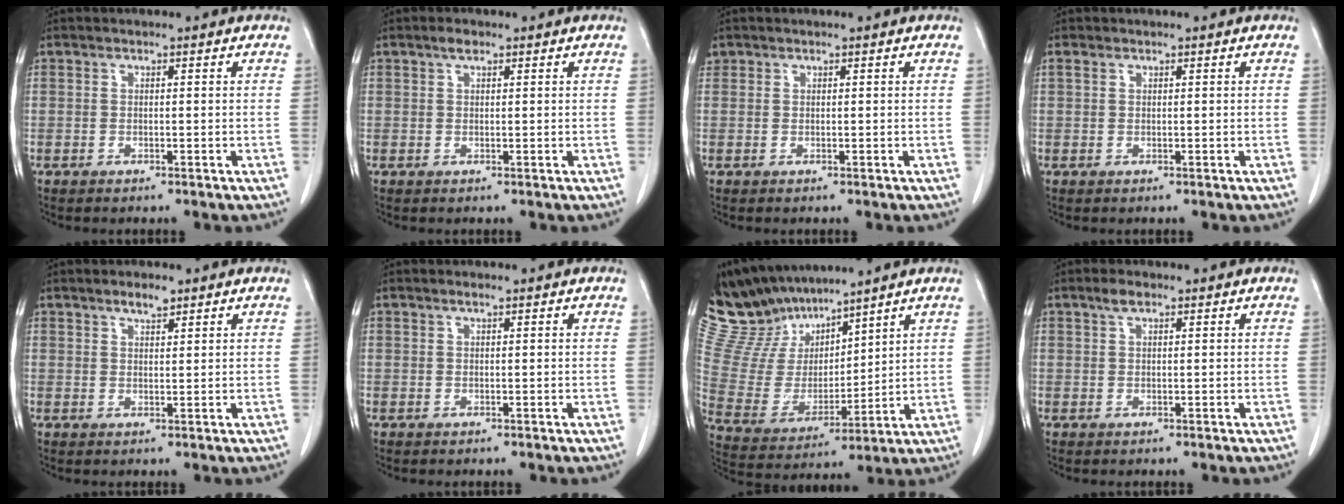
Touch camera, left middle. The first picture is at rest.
{"total": 1.3, "force": [0.9, 0.5, 0.9], "torque": [-0.017, 0.006, 0.015]}
{"total": 0.9, "force": [0.6, 0.7, 0.0], "torque": [0.005, 0.013, 0.011]}
{"total": 0.7, "force": [0.5, 0.4, 0.3], "torque": [-0.008, 0.011, 0.012]}
{"total": 2.3, "force": [1.7, 0.6, 1.3], "torque": [-0.026, 0.001, 0.031]}
{"total": 0.6, "force": [0.4, 0.0, 0.4], "torque": [-0.011, 0.001, 0.009]}
{"total": 14.1, "force": [12.9, 4.3, 3.5], "torque": [-0.090, 0.013, 0.266]}
{"total": 1.8, "force": [1.1, 0.7, 1.2], "torque": [-0.023, 0.007, 0.021]}